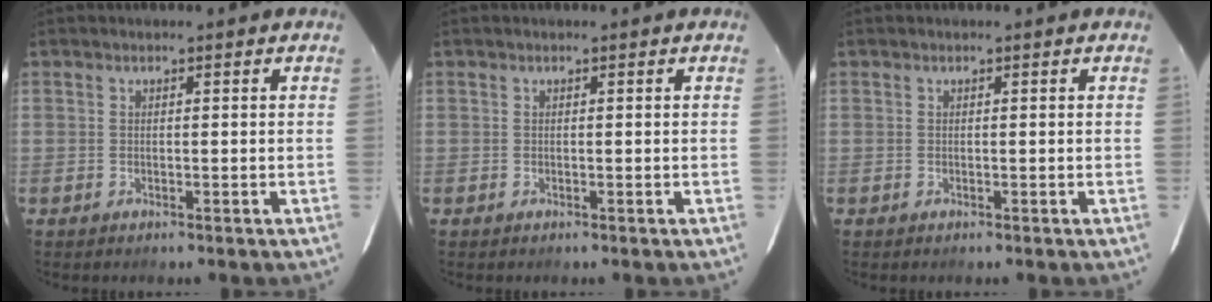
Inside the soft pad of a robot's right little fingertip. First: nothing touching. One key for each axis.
{"total": 0.0}
{"total": 0.0}